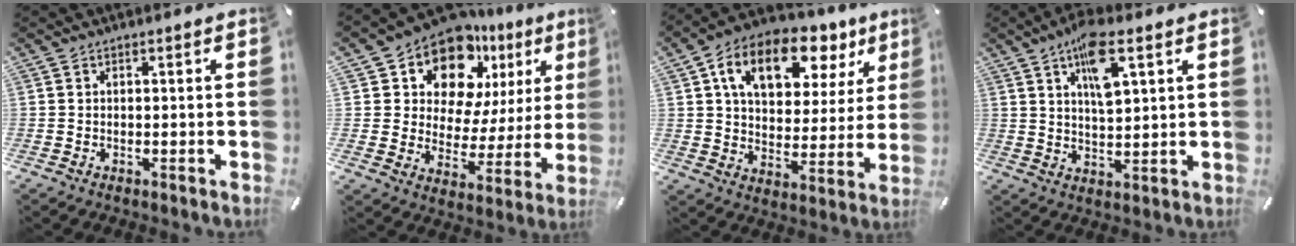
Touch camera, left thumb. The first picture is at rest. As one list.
[{"total": 14.1, "force": [10.6, 8.1, 4.8], "torque": [-0.086, -0.092, 0.188]}, {"total": 15.6, "force": [8.6, 9.5, 8.9], "torque": [-0.138, -0.036, 0.148]}, {"total": 10.3, "force": [5.5, 3.8, 7.9], "torque": [-0.133, -0.012, 0.092]}]